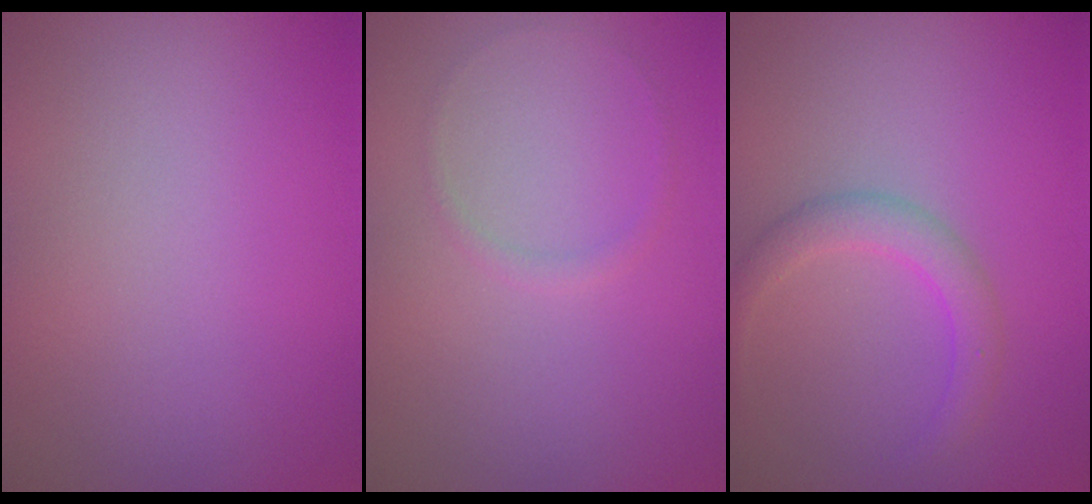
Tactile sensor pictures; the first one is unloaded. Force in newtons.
{"total": 0.7, "press": 0.7, "slide": 0.1}
{"total": 2.3, "press": 2.3, "slide": 0.0}